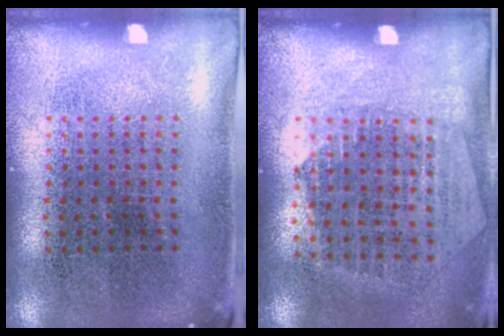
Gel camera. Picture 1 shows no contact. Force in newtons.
{"total": 1.3, "press": 1.2, "slide": 0.5}